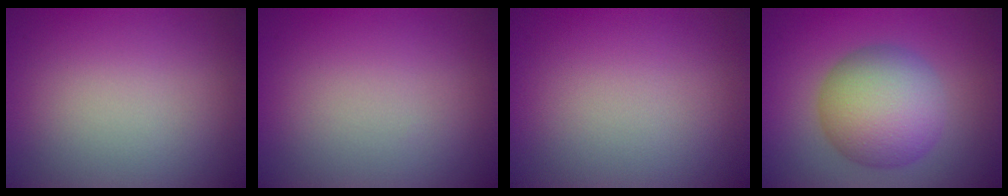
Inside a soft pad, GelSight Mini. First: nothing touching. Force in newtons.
{"total": 0.0}
{"total": 0.0}
{"total": 8.3, "press": 8.3, "slide": 0.2}